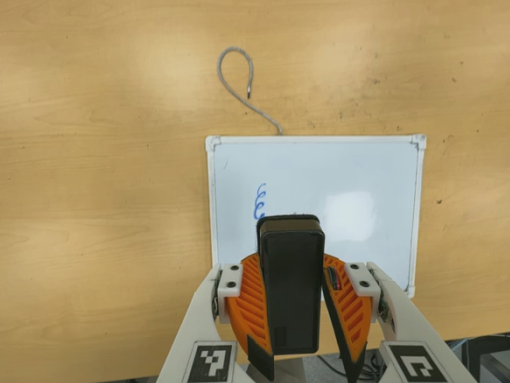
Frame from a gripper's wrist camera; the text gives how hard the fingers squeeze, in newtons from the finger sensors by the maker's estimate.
{"total": 9.9, "left": 9.7, "right": 10.2}